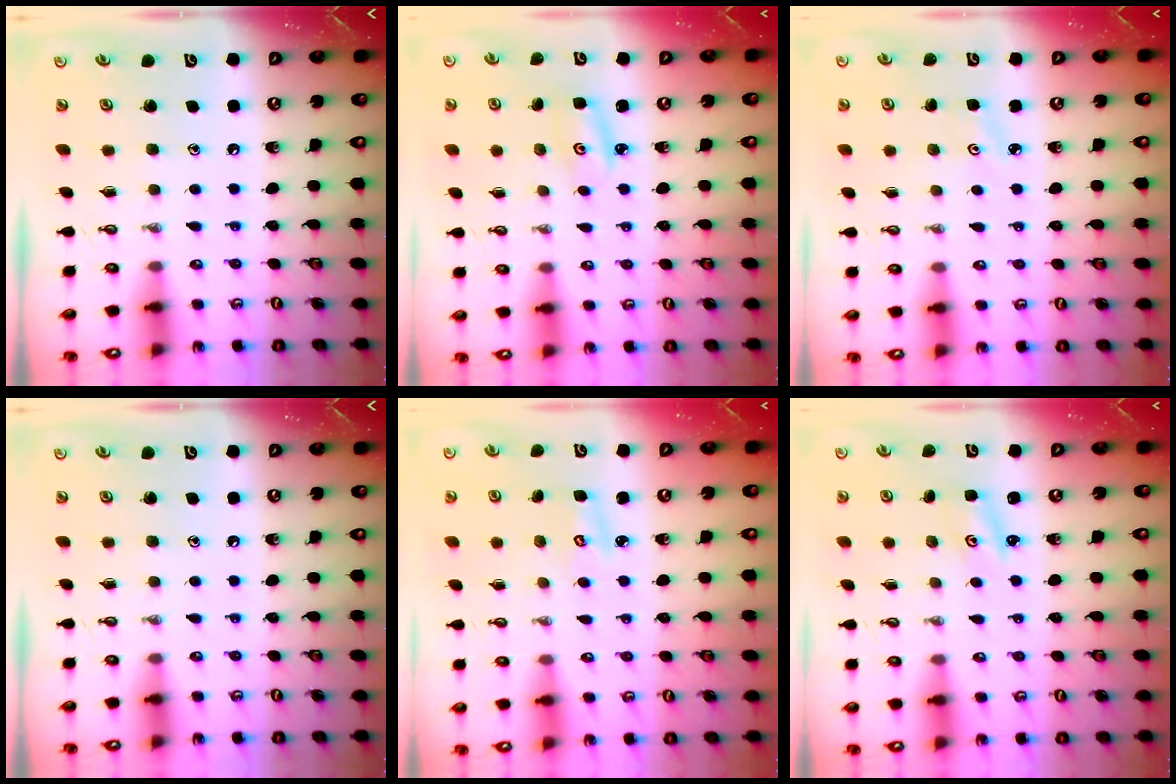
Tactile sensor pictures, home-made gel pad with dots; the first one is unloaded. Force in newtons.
{"total": 2.7, "press": 2.7, "slide": 0.2}
{"total": 2.1, "press": 2.1, "slide": 0.3}
{"total": 0.0}
{"total": 2.5, "press": 2.5, "slide": 0.3}
{"total": 1.5, "press": 1.5, "slide": 0.2}